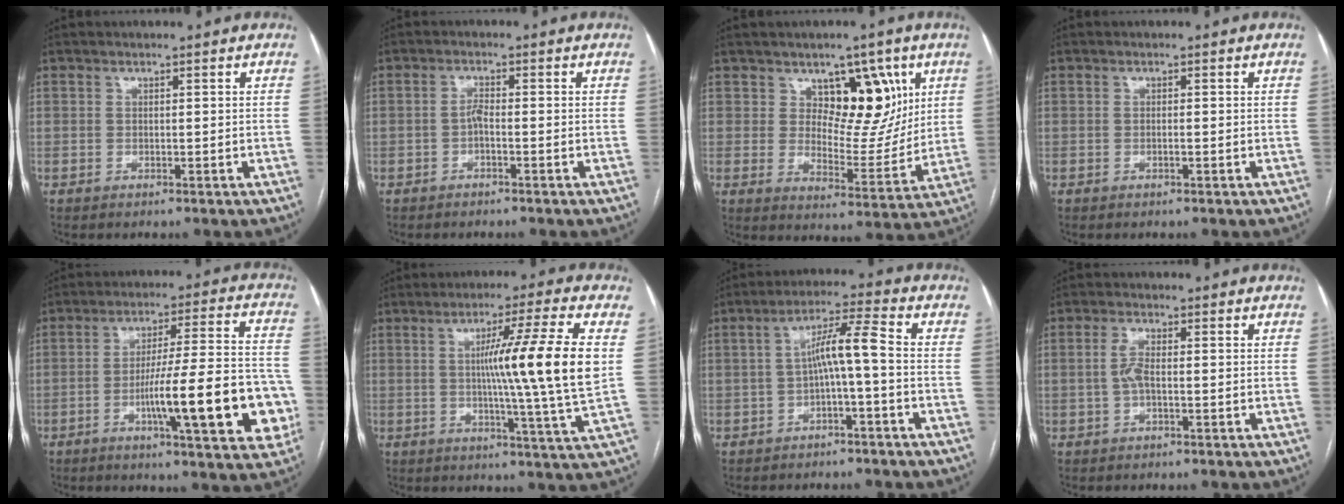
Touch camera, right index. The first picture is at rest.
{"total": 1.6, "force": [-0.6, 0.4, 1.4], "torque": [-0.026, 0.003, -0.014]}
{"total": 10.2, "force": [4.6, 5.7, 7.1], "torque": [-0.087, 0.005, 0.078]}
{"total": 0.5, "force": [-0.2, 0.0, 0.5], "torque": [-0.010, 0.000, -0.002]}
{"total": 18.3, "force": [-5.3, 2.3, 17.4], "torque": [-0.224, 0.017, -0.070]}
{"total": 14.8, "force": [1.6, -2.5, 14.5], "torque": [-0.224, -0.011, 0.020]}
{"total": 6.3, "force": [-1.0, 0.0, 6.2], "torque": [-0.108, 0.027, -0.015]}
{"total": 2.8, "force": [-0.3, 0.8, 2.7], "torque": [-0.059, 0.003, -0.005]}